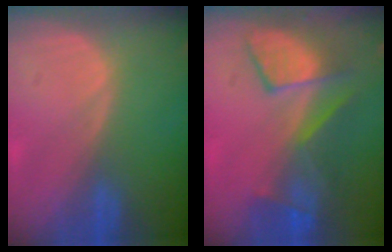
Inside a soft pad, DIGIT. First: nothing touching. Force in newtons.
{"total": 8.3, "press": 8.3, "slide": 0.5}